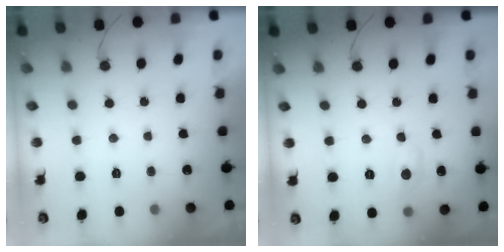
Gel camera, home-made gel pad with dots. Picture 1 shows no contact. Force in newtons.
{"total": 5.3, "press": 5.2, "slide": 0.6}